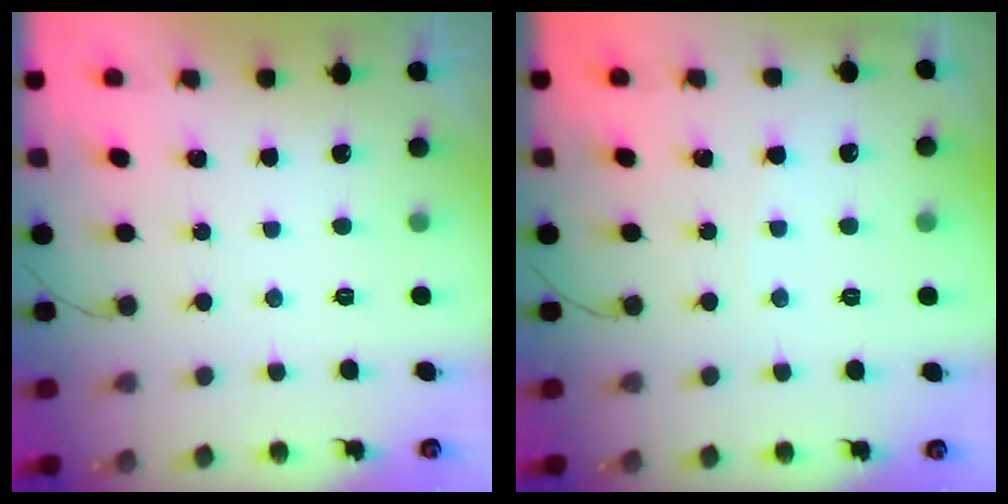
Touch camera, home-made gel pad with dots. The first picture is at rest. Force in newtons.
{"total": 2.5, "press": 2.5, "slide": 0.3}